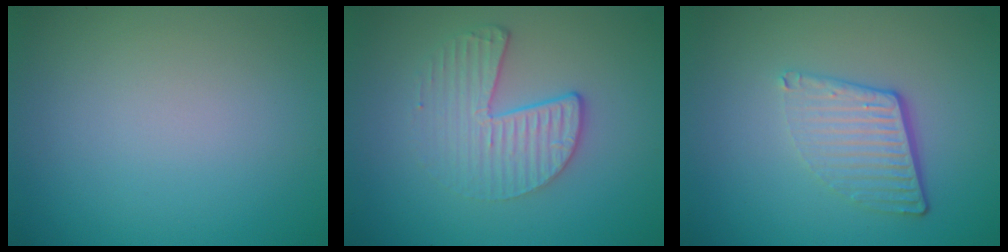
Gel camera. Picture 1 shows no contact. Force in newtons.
{"total": 3.6, "press": 2.7, "slide": 2.4}
{"total": 4.3, "press": 2.8, "slide": 3.3}